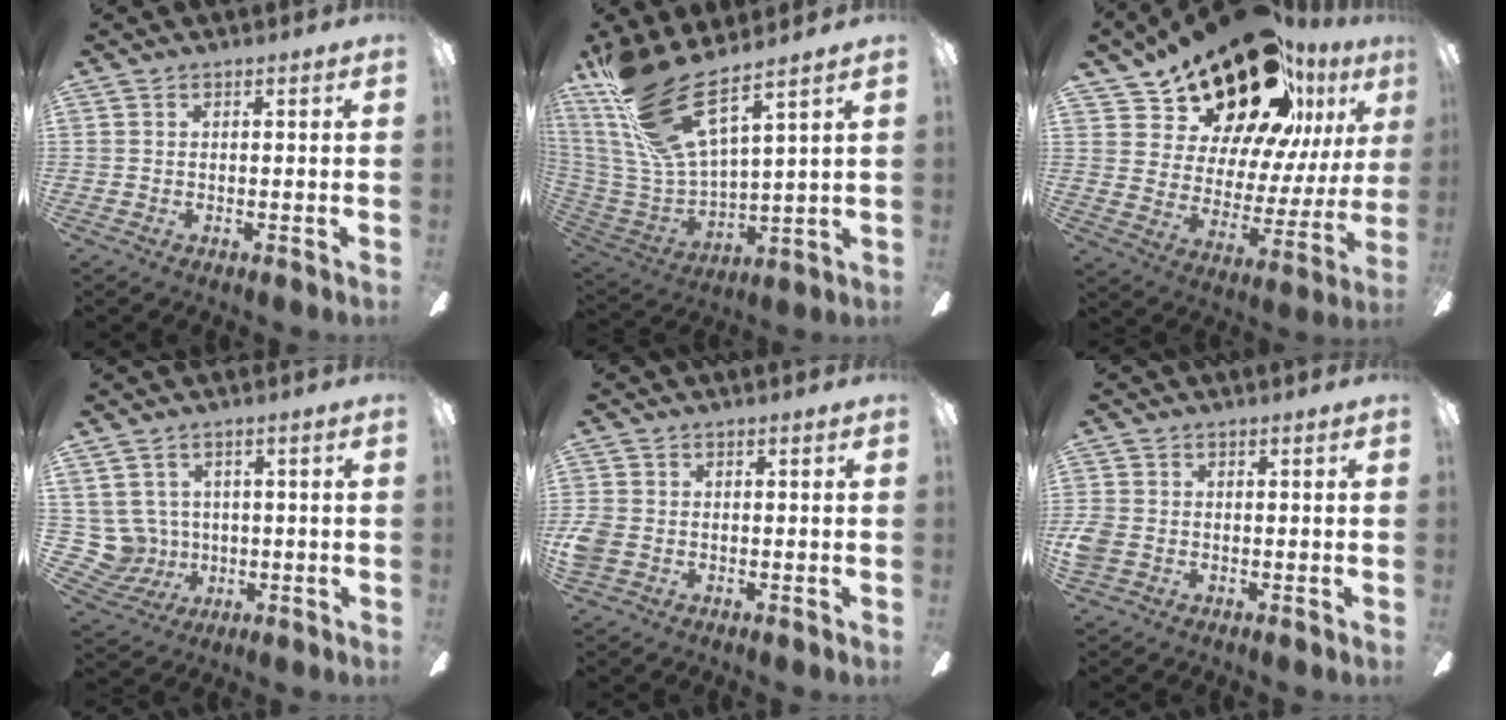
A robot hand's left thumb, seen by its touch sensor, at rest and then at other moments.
{"total": 21.0, "force": [14.8, 5.9, 13.8], "torque": [-0.296, -0.091, 0.259]}
{"total": 25.1, "force": [19.7, 10.6, 11.4], "torque": [-0.188, -0.126, 0.355]}
{"total": 8.2, "force": [1.9, 7.8, 1.7], "torque": [-0.070, -0.010, 0.043]}
{"total": 3.8, "force": [-0.9, 3.0, 2.1], "torque": [-0.053, 0.002, -0.020]}
{"total": 3.4, "force": [-0.9, 2.8, 1.8], "torque": [-0.041, 0.005, -0.018]}